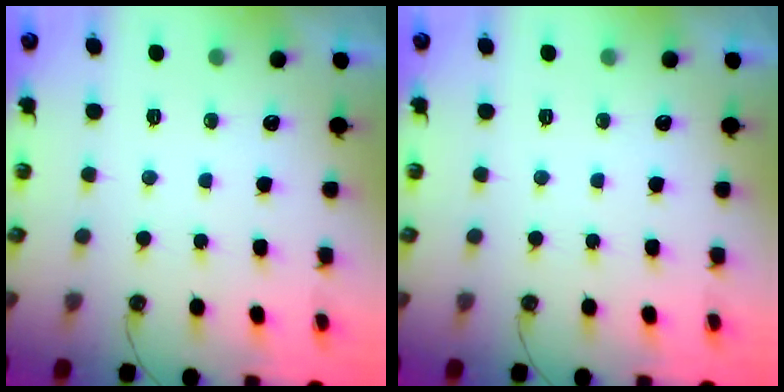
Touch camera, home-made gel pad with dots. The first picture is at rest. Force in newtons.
{"total": 0.0}